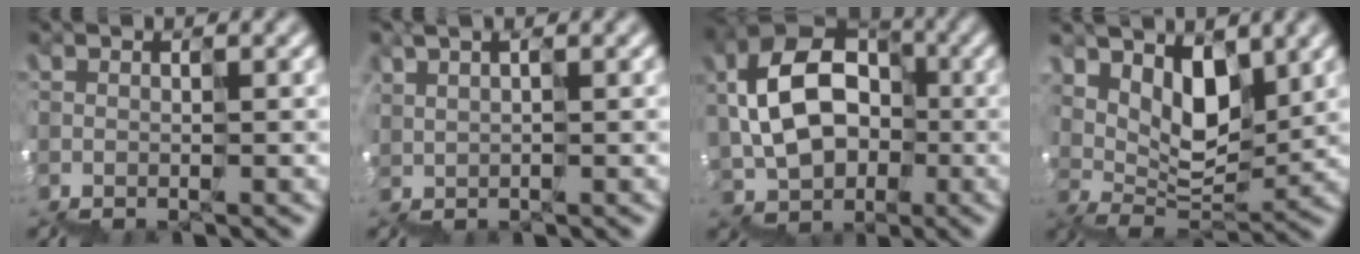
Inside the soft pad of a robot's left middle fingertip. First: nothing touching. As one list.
[{"total": 2.6, "force": [1.1, 1.1, 2.1], "torque": [-0.004, 0.022, 0.022]}, {"total": 8.1, "force": [0.9, 6.4, 5.0], "torque": [-0.098, 0.038, 0.013]}, {"total": 3.7, "force": [2.7, 2.1, 1.4], "torque": [-0.025, 0.005, 0.058]}]